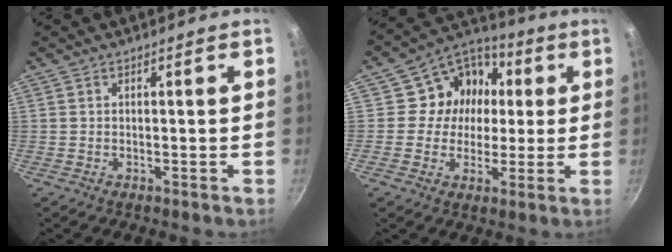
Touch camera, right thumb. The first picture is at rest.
{"total": 7.7, "force": [0.8, 7.2, 2.9], "torque": [0.005, 0.010, -0.003]}